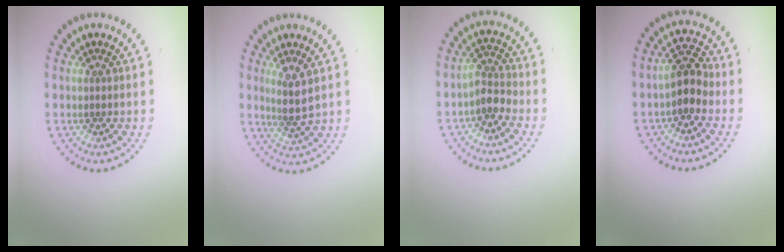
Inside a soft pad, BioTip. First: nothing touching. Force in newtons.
{"total": 2.6, "press": 2.2, "slide": 1.5}
{"total": 2.0, "press": 1.6, "slide": 1.2}
{"total": 2.9, "press": 2.7, "slide": 1.0}